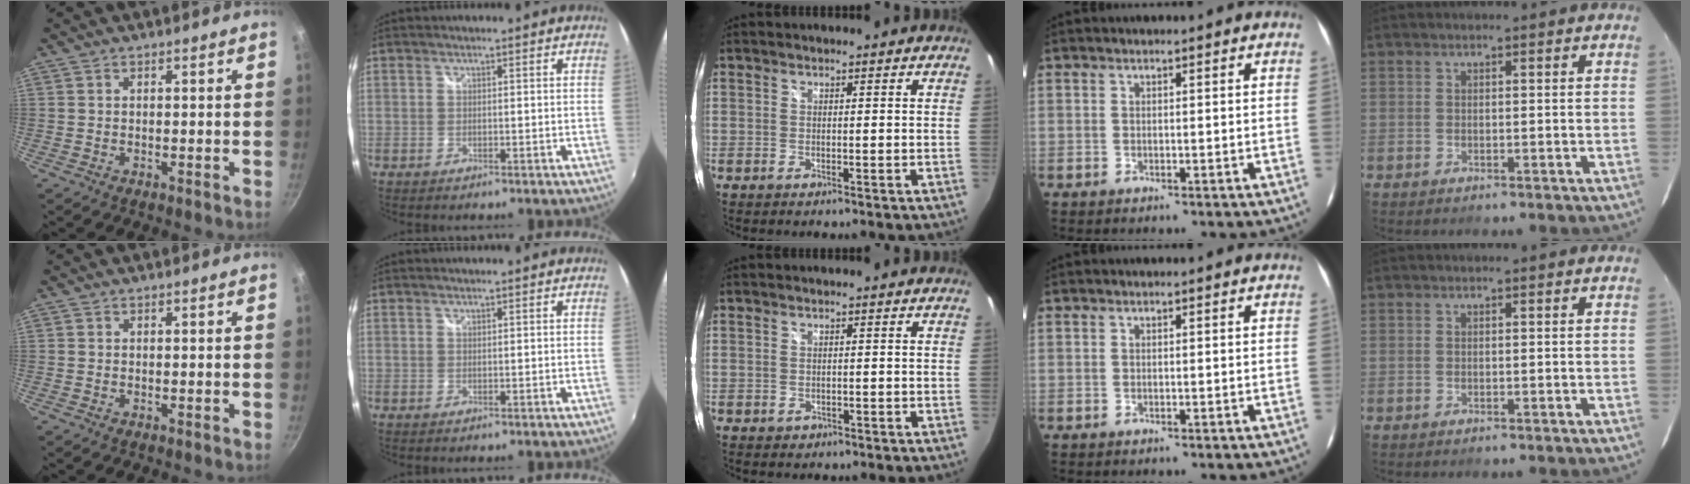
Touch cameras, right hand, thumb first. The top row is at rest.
{"middle": {"total": 1.4, "force": [-0.6, 1.2, 0.4], "torque": [-0.010, -0.002, -0.006]}}